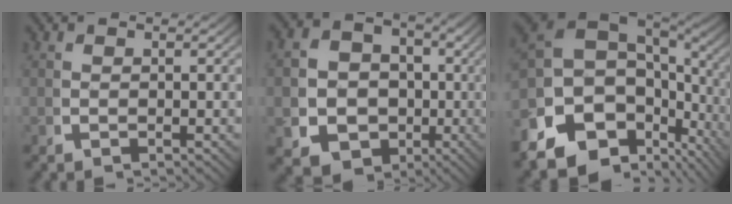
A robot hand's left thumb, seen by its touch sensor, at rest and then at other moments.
{"total": 13.3, "force": [-3.6, 11.5, 5.6], "torque": [-0.123, -0.054, -0.050]}
{"total": 16.5, "force": [-0.5, 11.8, 11.6], "torque": [-0.218, -0.030, -0.002]}